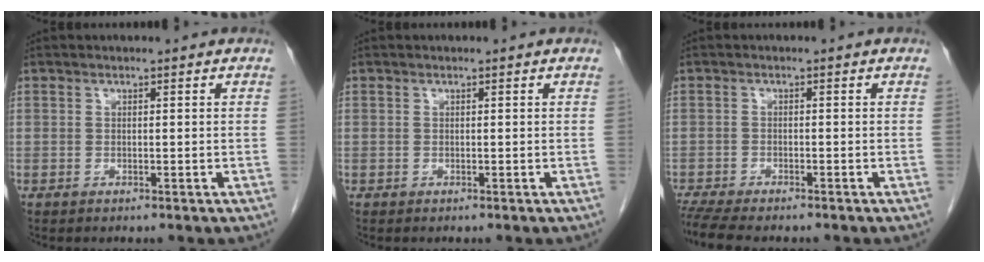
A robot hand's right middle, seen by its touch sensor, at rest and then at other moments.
{"total": 0.0}
{"total": 7.2, "force": [-6.3, 1.2, 3.4], "torque": [-0.057, -0.009, -0.100]}